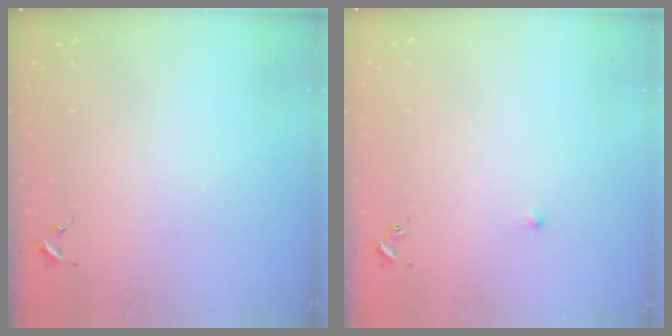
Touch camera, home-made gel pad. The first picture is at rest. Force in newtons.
{"total": 2.9, "press": 2.8, "slide": 0.6}